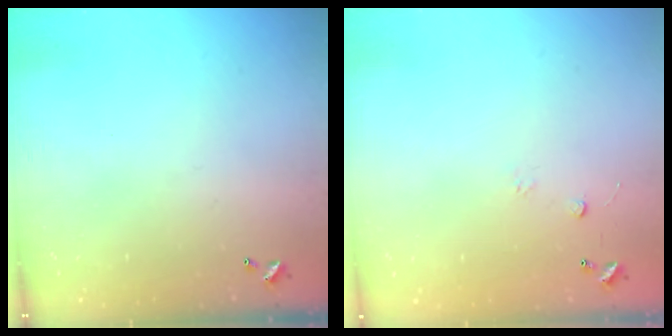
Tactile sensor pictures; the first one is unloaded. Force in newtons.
{"total": 6.6, "press": 6.6, "slide": 0.6}